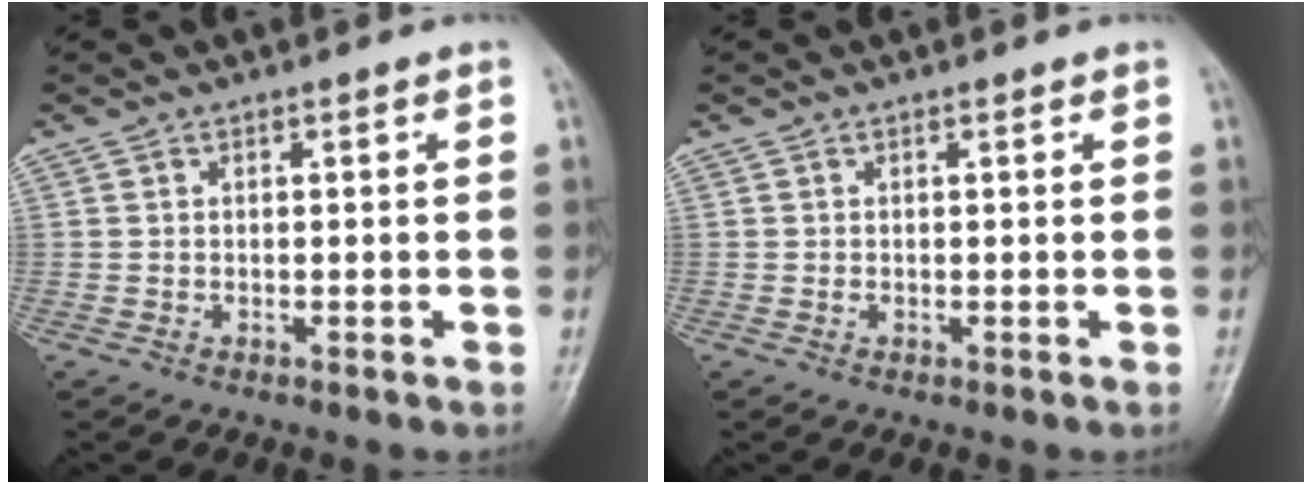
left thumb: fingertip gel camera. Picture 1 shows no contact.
{"total": 0.6, "force": [0.2, 0.4, 0.4], "torque": [-0.004, 0.000, 0.003]}